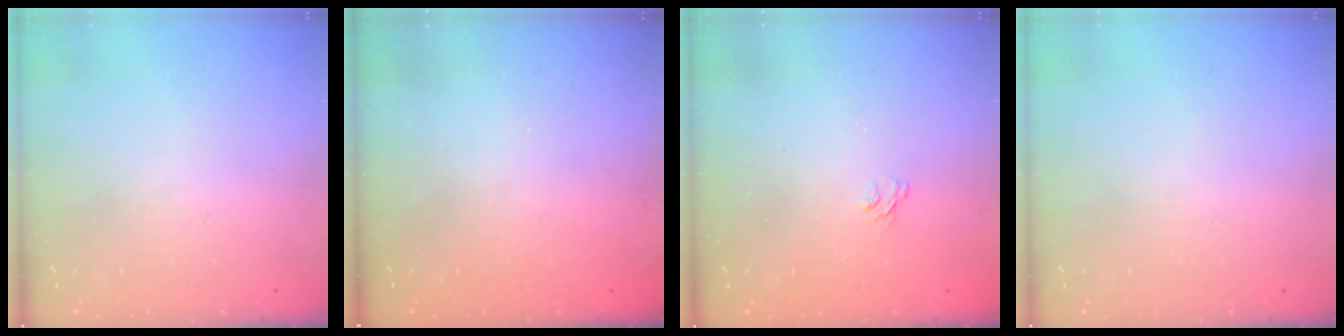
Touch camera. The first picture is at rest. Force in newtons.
{"total": 2.3, "press": 2.2, "slide": 0.8}
{"total": 3.1, "press": 2.8, "slide": 1.3}
{"total": 0.0}